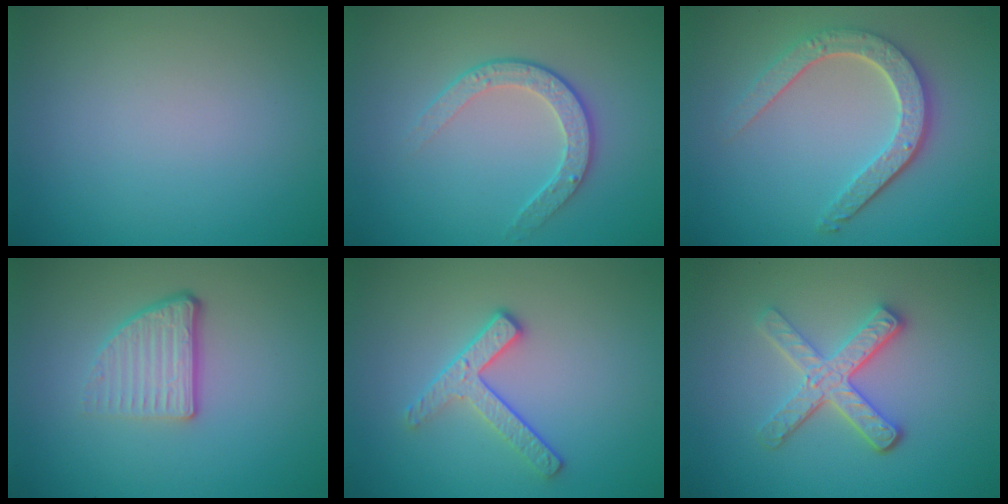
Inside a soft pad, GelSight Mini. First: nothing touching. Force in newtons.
{"total": 2.6, "press": 2.0, "slide": 1.7}
{"total": 4.9, "press": 3.7, "slide": 3.1}
{"total": 3.8, "press": 2.4, "slide": 2.9}
{"total": 2.8, "press": 2.4, "slide": 1.4}
{"total": 4.1, "press": 3.3, "slide": 2.4}